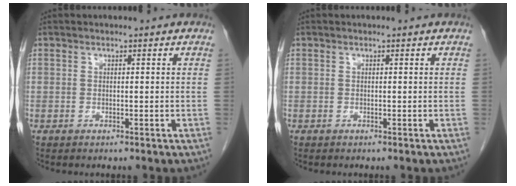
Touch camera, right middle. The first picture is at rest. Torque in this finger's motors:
{"motor_torque": [-0.19, 0.22, -0.05, -0.01]}